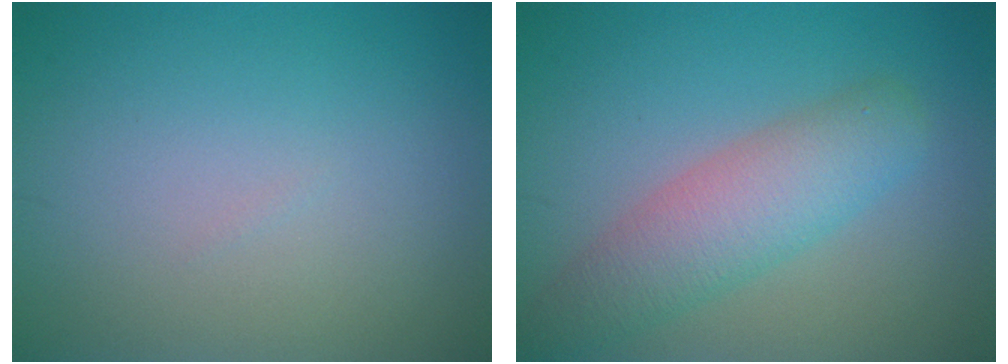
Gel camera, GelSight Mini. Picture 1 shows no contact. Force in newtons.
{"total": 5.0, "press": 5.0, "slide": 0.3}